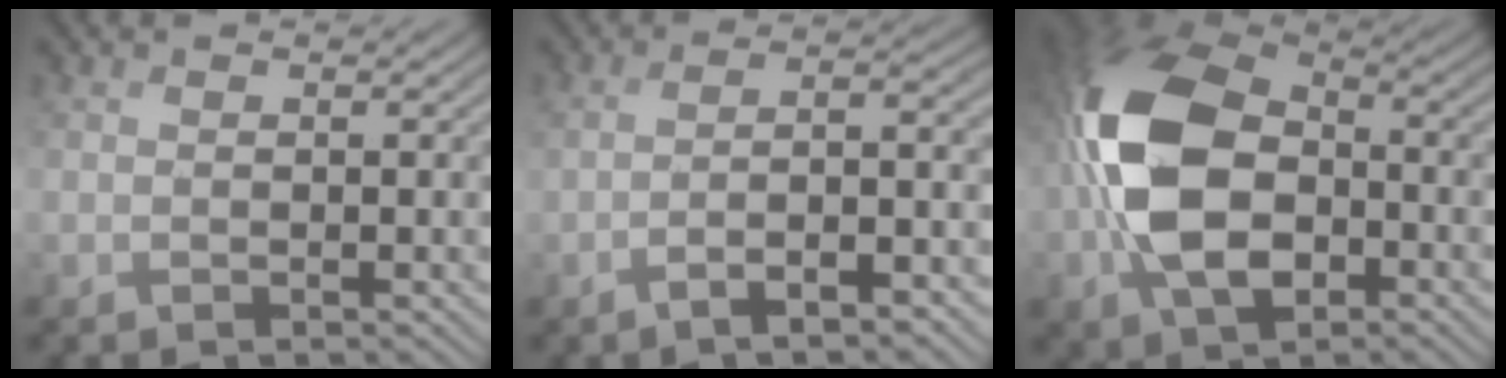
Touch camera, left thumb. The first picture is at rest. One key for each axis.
{"total": 7.3, "fx": -4.1, "fy": 1.7, "fz": 5.9, "tx": -0.092, "ty": 0.009, "tz": -0.070}
{"total": 14.8, "fx": -2.2, "fy": 9.4, "fz": 11.2, "tx": -0.270, "ty": -0.008, "tz": -0.057}